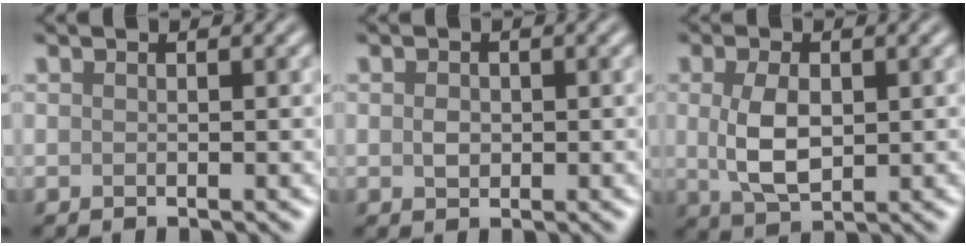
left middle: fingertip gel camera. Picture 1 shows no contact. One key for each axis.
{"total": 1.3, "fx": 0.0, "fy": 1.0, "fz": 0.8, "tx": -0.016, "ty": -0.002, "tz": 0.000}
{"total": 4.5, "fx": 0.3, "fy": 2.5, "fz": 3.7, "tx": -0.083, "ty": 0.000, "tz": 0.009}